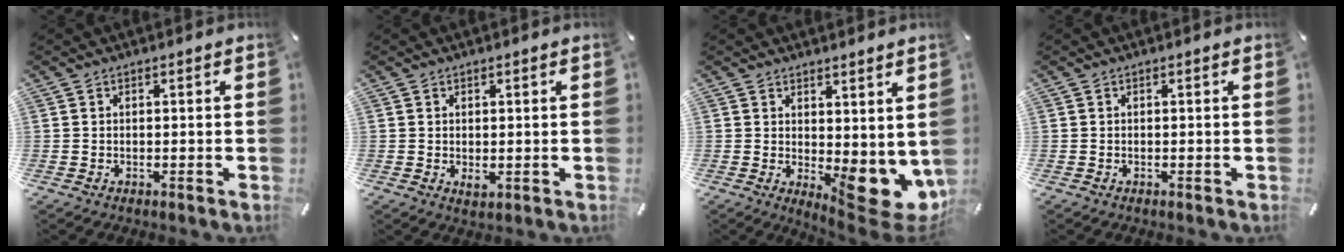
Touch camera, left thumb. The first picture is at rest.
{"total": 1.4, "force": [0.1, 1.0, 1.0], "torque": [-0.011, -0.003, 0.001]}
{"total": 10.0, "force": [-1.2, 5.5, 8.3], "torque": [-0.068, -0.015, -0.005]}
{"total": 0.0}